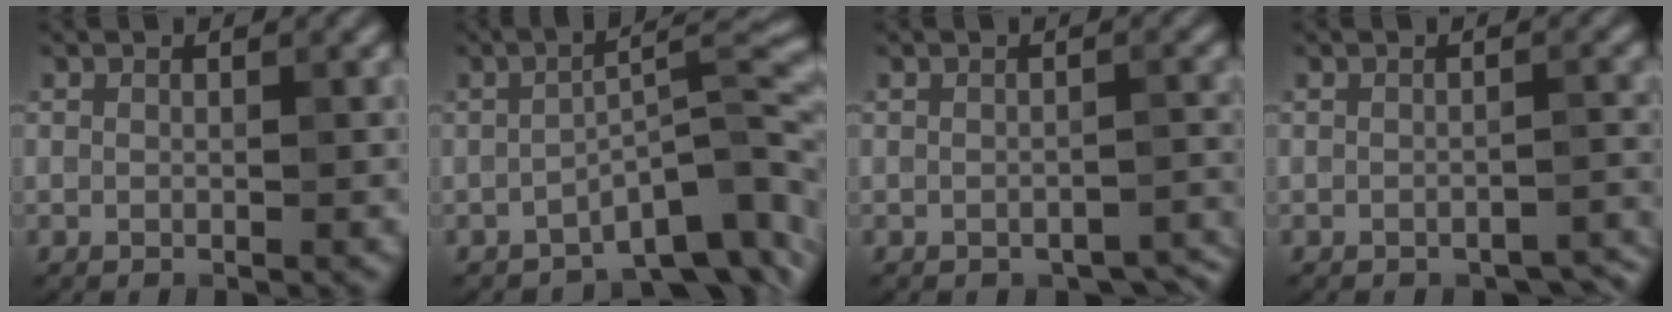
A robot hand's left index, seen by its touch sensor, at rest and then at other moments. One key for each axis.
{"total": 8.1, "fx": -4.3, "fy": 2.5, "fz": 6.4, "tx": -0.084, "ty": 0.007, "tz": -0.072}
{"total": 2.3, "fx": -1.9, "fy": 0.9, "fz": 0.9, "tx": -0.017, "ty": -0.002, "tz": -0.018}
{"total": 2.2, "fx": -2.0, "fy": 0.6, "fz": 0.7, "tx": -0.013, "ty": 0.001, "tz": -0.021}